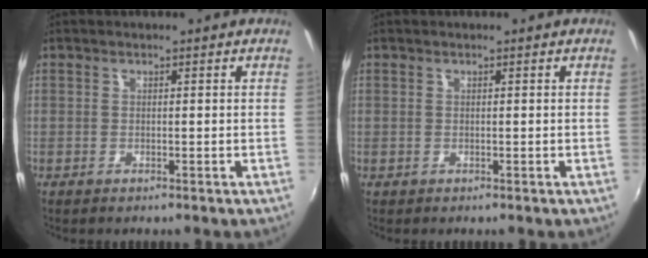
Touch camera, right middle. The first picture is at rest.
{"total": 0.0}